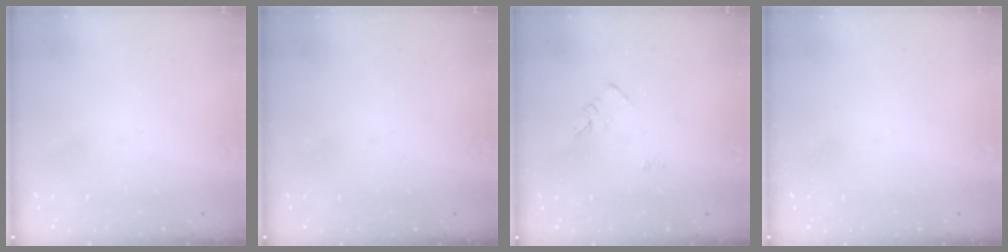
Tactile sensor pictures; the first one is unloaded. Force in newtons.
{"total": 0.0}
{"total": 3.8, "press": 3.8, "slide": 0.4}
{"total": 0.0}